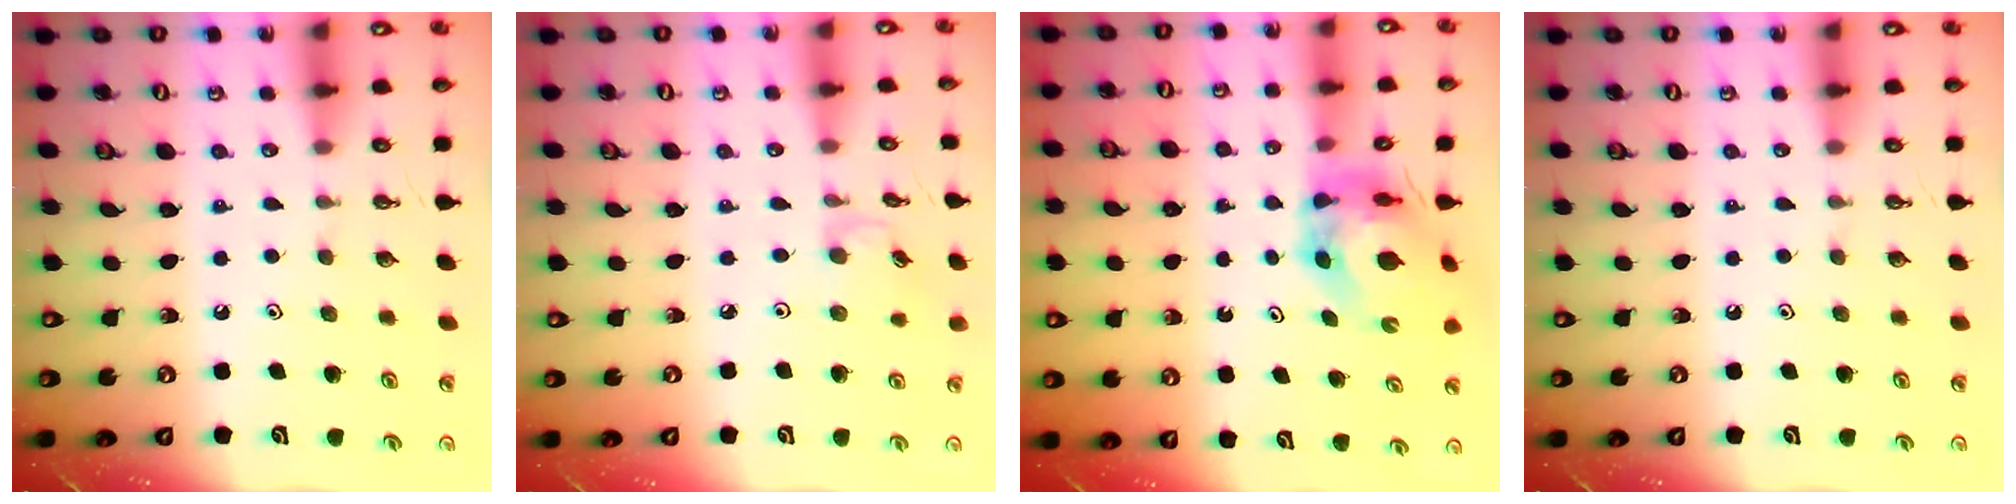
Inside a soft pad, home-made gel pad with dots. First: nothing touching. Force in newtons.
{"total": 3.3, "press": 3.2, "slide": 0.4}
{"total": 5.8, "press": 5.8, "slide": 0.5}
{"total": 0.0}